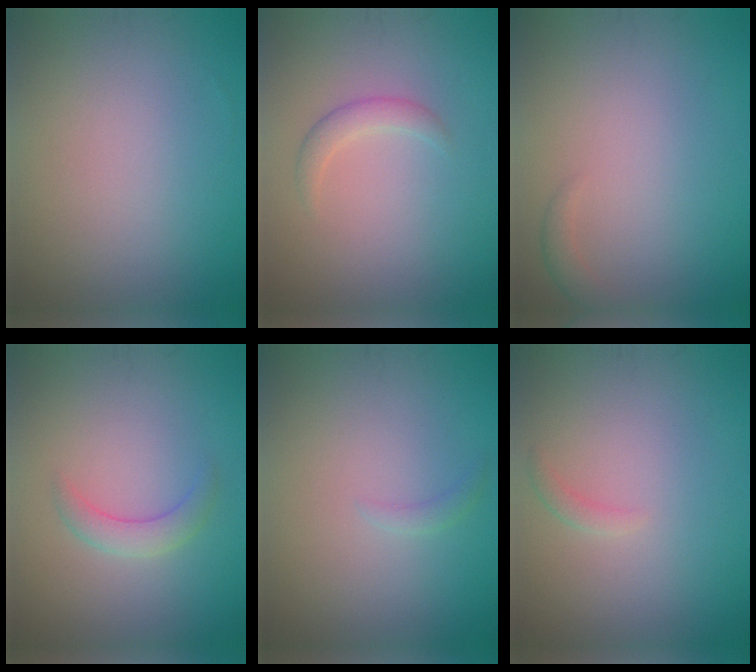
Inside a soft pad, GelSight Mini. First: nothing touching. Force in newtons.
{"total": 1.6, "press": 1.6, "slide": 0.2}
{"total": 1.1, "press": 1.1, "slide": 0.1}
{"total": 2.0, "press": 2.0, "slide": 0.0}
{"total": 0.8, "press": 0.8, "slide": 0.1}
{"total": 0.8, "press": 0.8, "slide": 0.1}